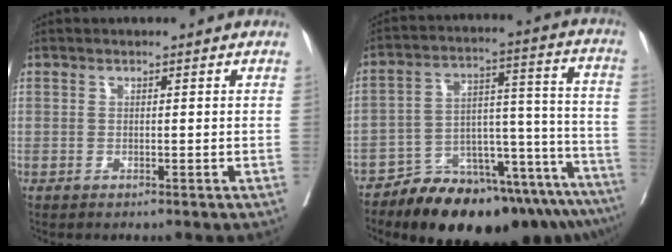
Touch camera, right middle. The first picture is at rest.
{"total": 20.8, "force": [-16.8, 5.1, 11.1], "torque": [-0.096, 0.038, -0.250]}